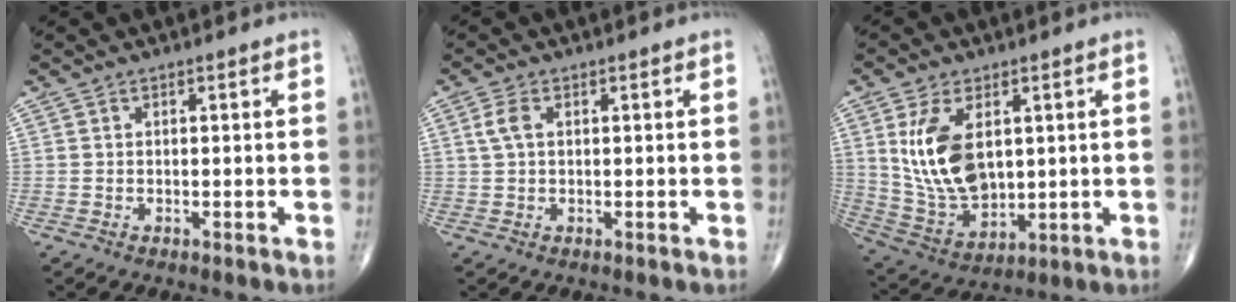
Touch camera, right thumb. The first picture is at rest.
{"total": 2.9, "force": [0.7, 1.6, 2.3], "torque": [-0.057, 0.010, 0.014]}
{"total": 14.1, "force": [3.1, 8.2, 11.1], "torque": [-0.203, -0.017, 0.077]}